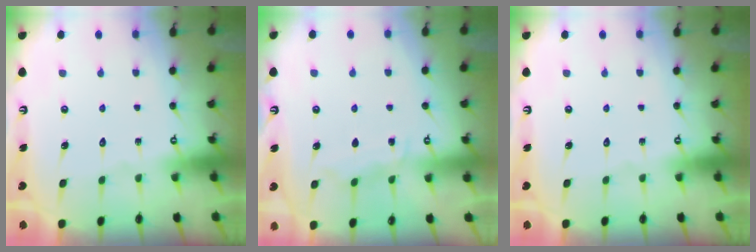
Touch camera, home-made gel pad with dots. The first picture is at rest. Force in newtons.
{"total": 5.9, "press": 5.8, "slide": 0.7}
{"total": 0.0}